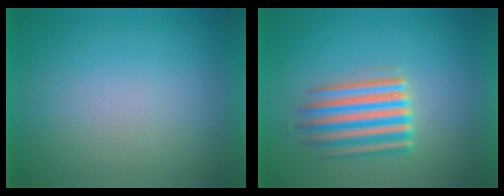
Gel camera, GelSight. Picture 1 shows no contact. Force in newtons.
{"total": 5.8}